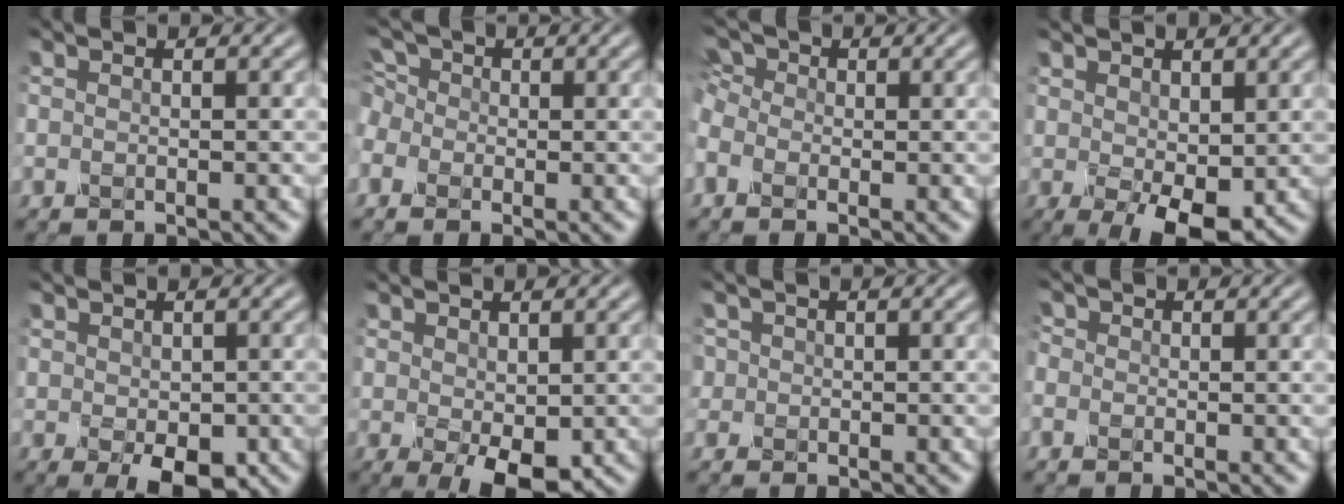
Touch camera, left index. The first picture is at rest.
{"total": 3.7, "force": [0.3, 3.3, 1.6], "torque": [-0.044, 0.020, -0.018]}
{"total": 3.6, "force": [-0.2, 3.0, 2.0], "torque": [-0.066, 0.012, -0.014]}
{"total": 4.5, "force": [0.0, 2.2, 3.9], "torque": [-0.078, -0.012, 0.008]}
{"total": 3.3, "force": [-1.2, 1.7, 2.5], "torque": [-0.041, -0.012, -0.010]}
{"total": 3.4, "force": [-0.3, 1.7, 2.9], "torque": [-0.055, -0.009, 0.005]}
{"total": 1.0, "force": [0.2, 1.0, -0.1], "torque": [0.000, -0.003, 0.003]}
{"total": 1.4, "force": [0.1, 1.4, 0.2], "torque": [-0.009, 0.002, -0.007]}